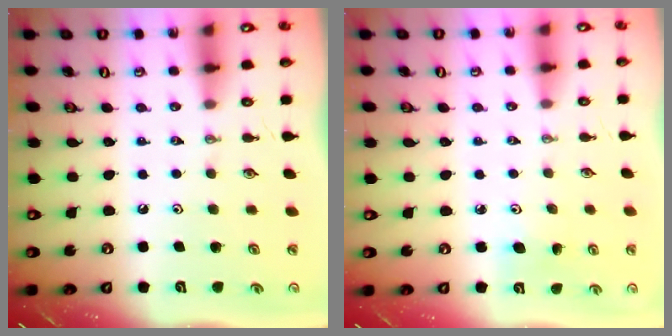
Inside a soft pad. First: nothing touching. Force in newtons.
{"total": 5.0, "press": 4.9, "slide": 0.6}